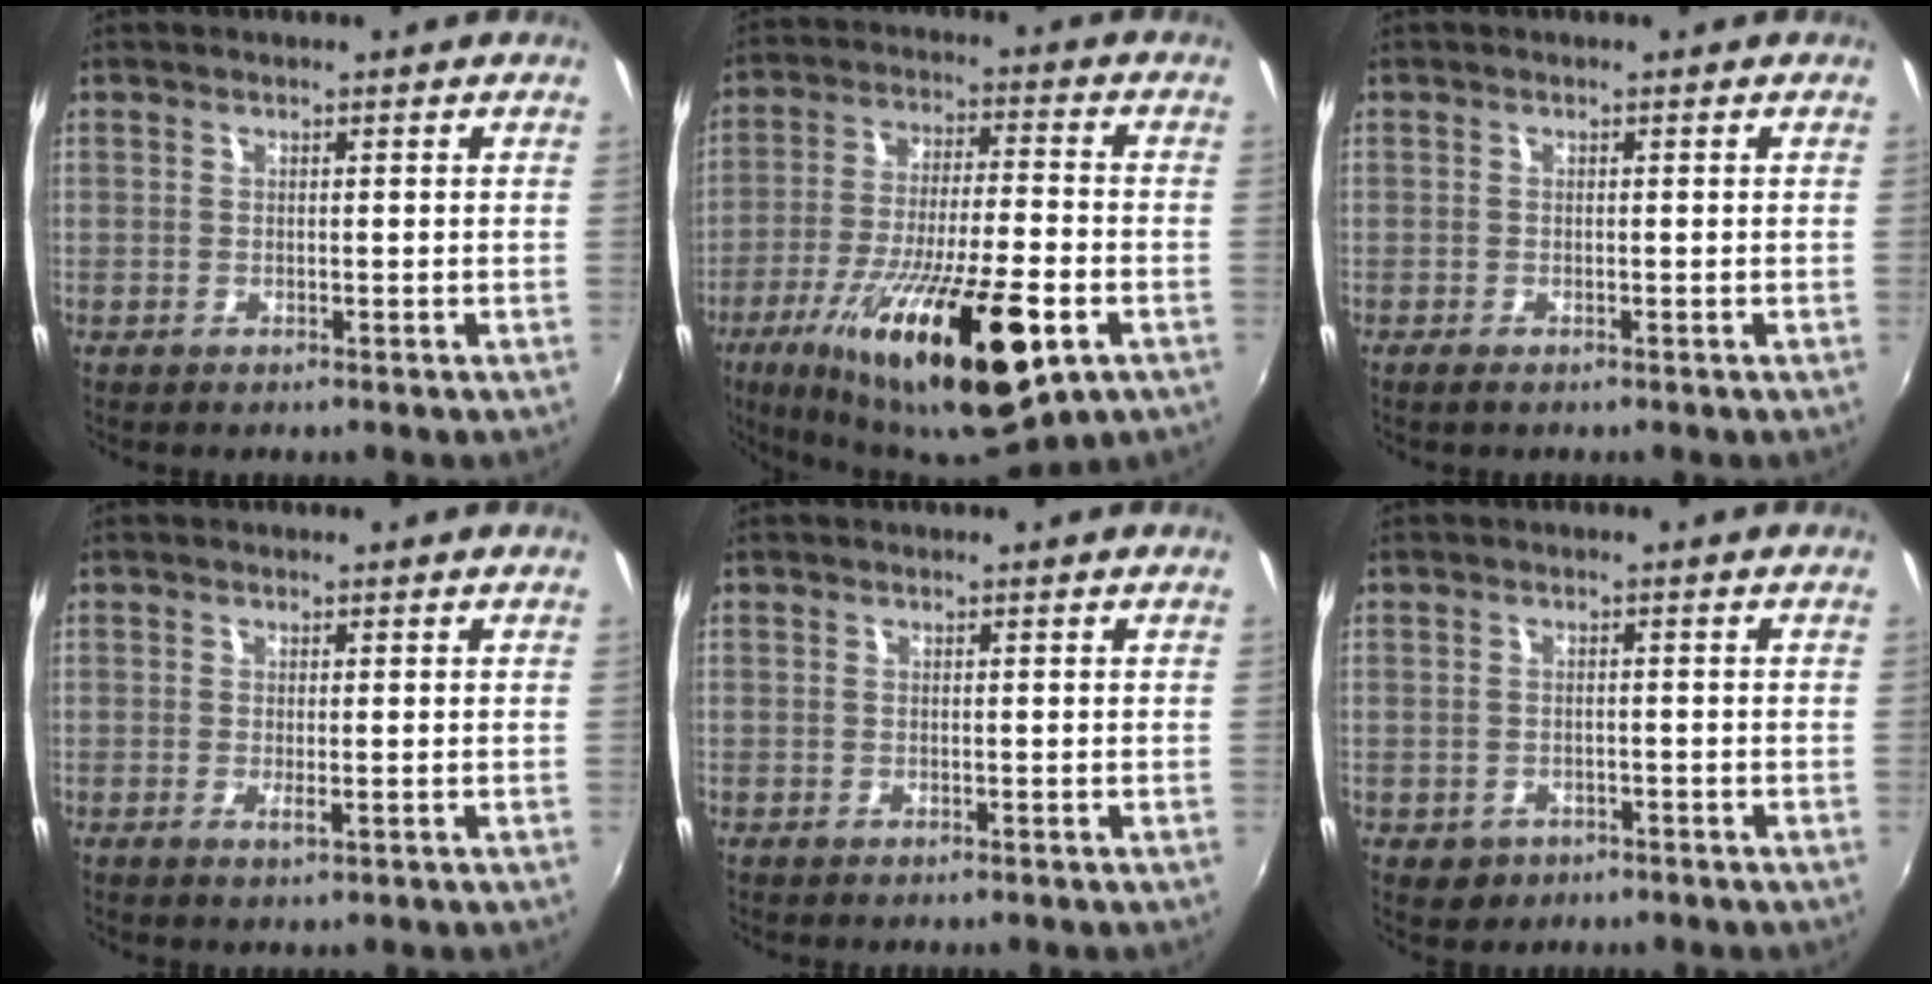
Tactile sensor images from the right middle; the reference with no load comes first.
{"total": 24.1, "force": [-12.1, 6.7, 19.8], "torque": [-0.348, -0.047, -0.194]}
{"total": 1.0, "force": [-0.8, 0.1, 0.6], "torque": [-0.012, -0.003, -0.013]}
{"total": 1.4, "force": [-0.2, 0.1, 1.4], "torque": [-0.026, -0.005, -0.004]}
{"total": 0.0}
{"total": 3.8, "force": [-1.8, 3.1, 1.2], "torque": [-0.034, -0.007, -0.021]}